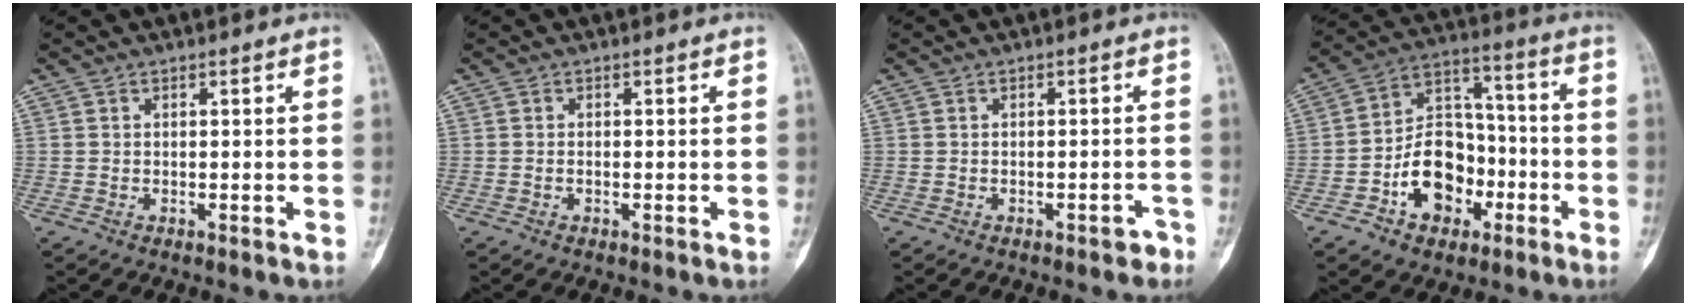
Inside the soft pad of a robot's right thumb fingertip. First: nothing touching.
{"total": 0.6, "force": [-0.2, 0.4, 0.5], "torque": [-0.014, 0.006, -0.002]}
{"total": 2.0, "force": [-1.4, 0.9, 1.1], "torque": [-0.009, 0.015, -0.016]}
{"total": 14.7, "force": [-5.2, 10.6, 8.8], "torque": [-0.100, 0.054, -0.087]}